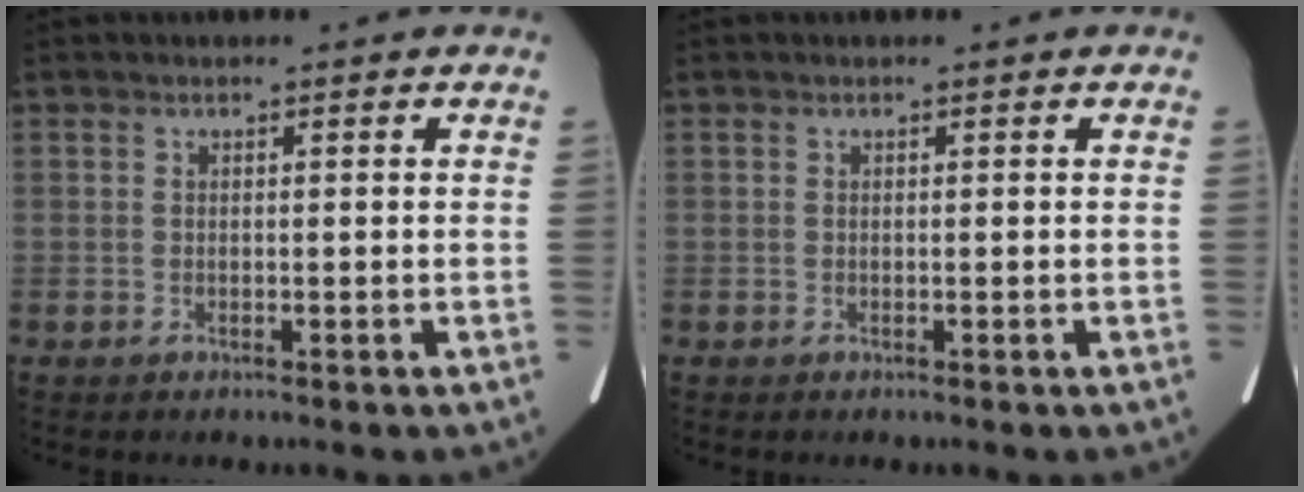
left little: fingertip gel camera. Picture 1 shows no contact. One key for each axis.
{"total": 0.0}